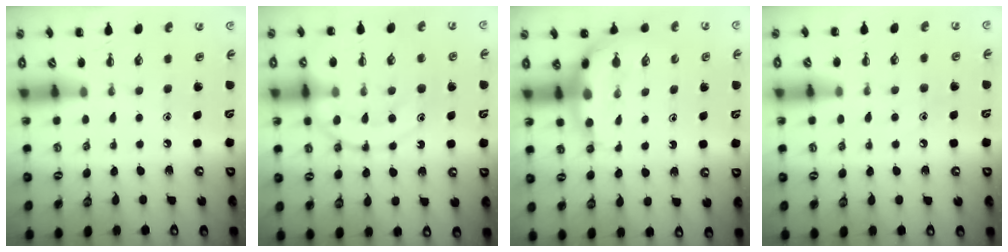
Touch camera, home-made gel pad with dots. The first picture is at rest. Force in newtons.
{"total": 14.2, "press": 14.1, "slide": 1.2}
{"total": 6.7, "press": 6.5, "slide": 1.6}
{"total": 8.0, "press": 7.8, "slide": 1.8}